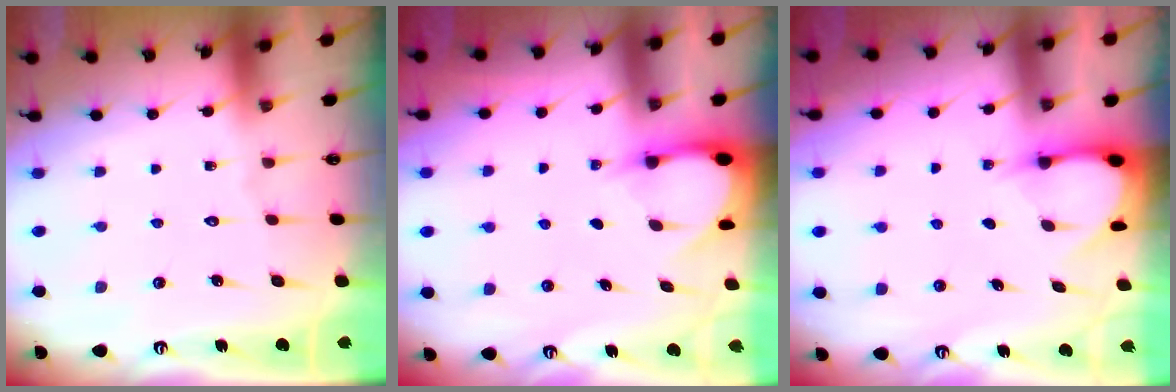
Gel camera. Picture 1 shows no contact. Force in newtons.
{"total": 2.9, "press": 2.9, "slide": 0.3}
{"total": 3.3, "press": 3.3, "slide": 0.3}